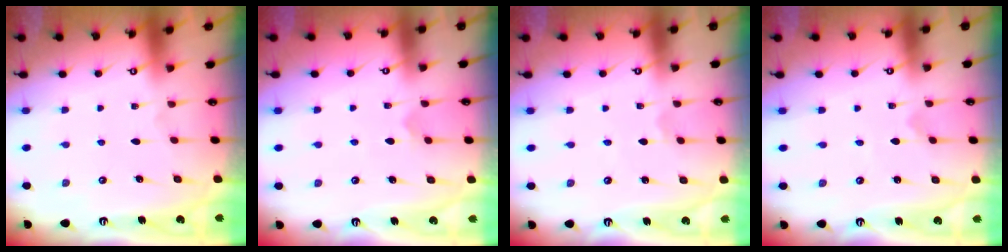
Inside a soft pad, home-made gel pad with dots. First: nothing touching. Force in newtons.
{"total": 3.1, "press": 3.1, "slide": 0.7}
{"total": 0.7, "press": 0.7, "slide": 0.1}
{"total": 0.0}